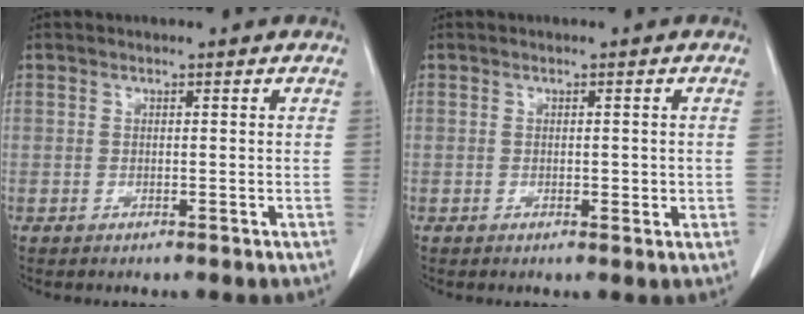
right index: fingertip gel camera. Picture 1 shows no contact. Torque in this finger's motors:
{"motor_torque": [-0.52, 0.65, 0.06, 0.00]}